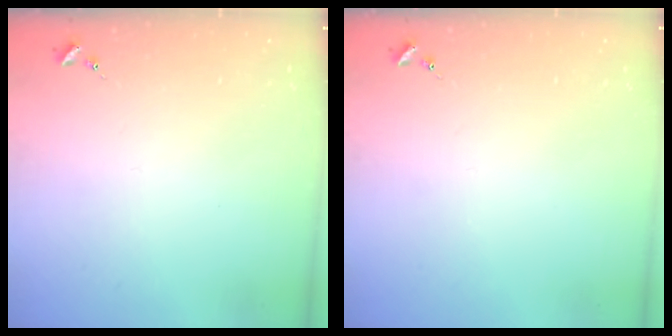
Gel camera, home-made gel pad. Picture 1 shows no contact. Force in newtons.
{"total": 0.0}